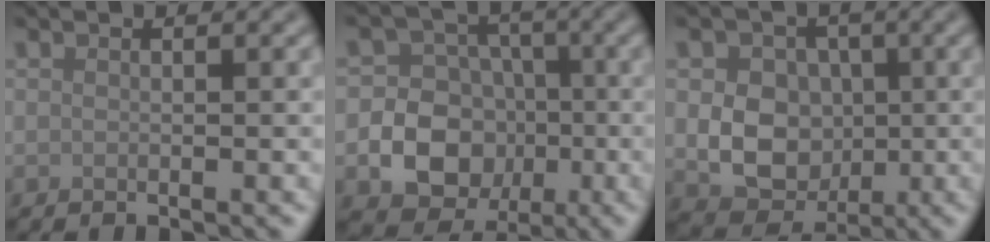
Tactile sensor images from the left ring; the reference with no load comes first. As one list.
[{"total": 10.1, "force": [-2.5, 9.2, 3.4], "torque": [-0.043, -0.008, -0.062]}, {"total": 6.9, "force": [-0.5, 5.6, 4.0], "torque": [-0.050, -0.004, -0.022]}]